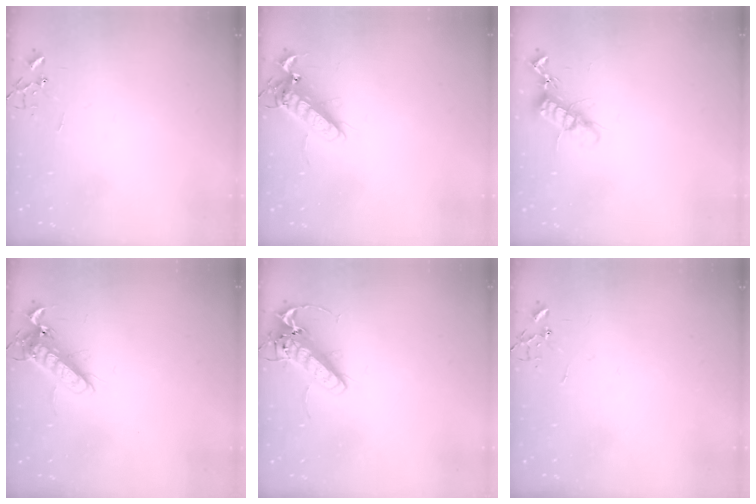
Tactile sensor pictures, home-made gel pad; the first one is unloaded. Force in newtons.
{"total": 13.2, "press": 13.0, "slide": 2.1}
{"total": 12.5, "press": 12.5, "slide": 0.6}
{"total": 12.8, "press": 12.7, "slide": 1.9}
{"total": 14.8, "press": 14.5, "slide": 2.9}
{"total": 0.0}